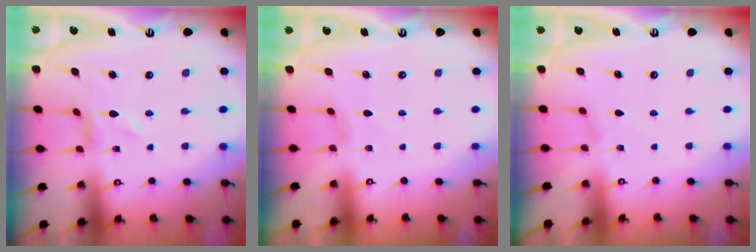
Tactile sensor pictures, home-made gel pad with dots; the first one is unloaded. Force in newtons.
{"total": 0.7, "press": 0.6, "slide": 0.3}
{"total": 0.8, "press": 0.8, "slide": 0.1}